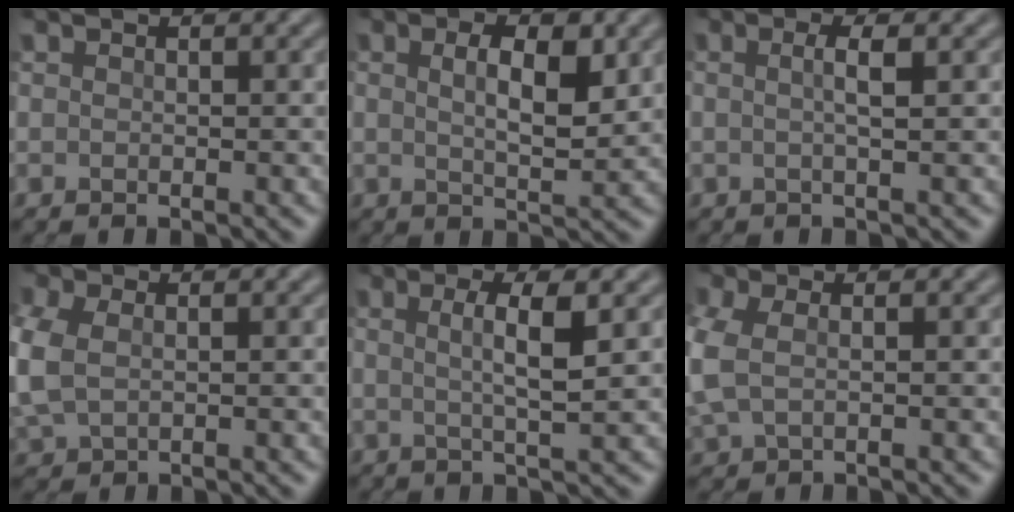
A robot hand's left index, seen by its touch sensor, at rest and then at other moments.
{"total": 4.2, "force": [1.0, 1.4, 3.8], "torque": [-0.069, -0.002, 0.017]}
{"total": 2.0, "force": [-0.1, 0.5, 2.0], "torque": [-0.034, 0.004, -0.009]}
{"total": 4.5, "force": [-0.3, 3.3, 3.1], "torque": [-0.102, -0.006, 0.003]}
{"total": 3.9, "force": [0.4, 0.8, 3.8], "torque": [-0.063, -0.001, 0.003]}
{"total": 3.4, "force": [-0.2, 2.1, 2.7], "torque": [-0.085, -0.001, -0.005]}